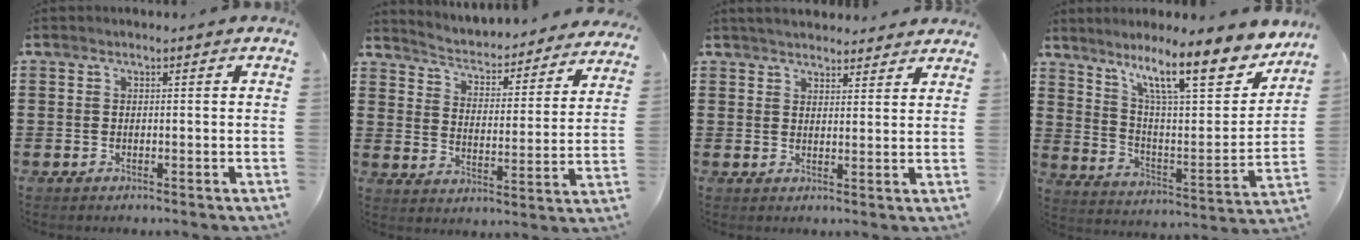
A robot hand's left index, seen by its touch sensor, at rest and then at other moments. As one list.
[{"total": 2.9, "force": [2.8, 0.1, 0.5], "torque": [-0.029, -0.034, 0.037]}, {"total": 3.1, "force": [3.0, 0.4, 0.4], "torque": [-0.015, -0.004, 0.057]}, {"total": 14.6, "force": [10.1, 3.1, 10.1], "torque": [-0.183, -0.053, 0.164]}]